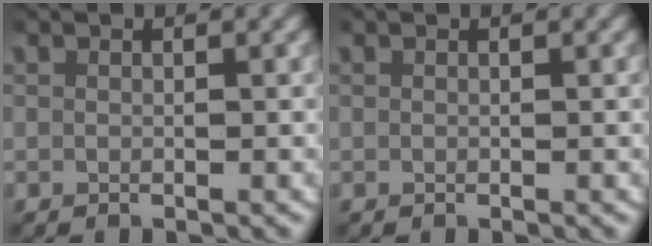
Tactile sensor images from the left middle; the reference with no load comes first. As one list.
[{"total": 0.0}]